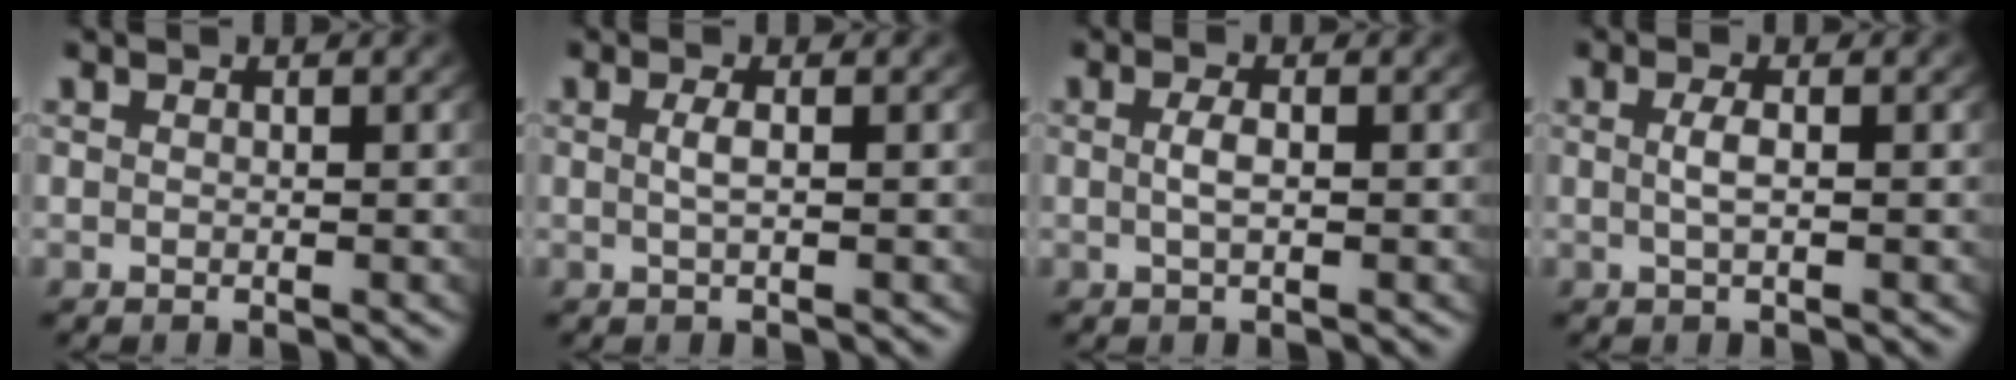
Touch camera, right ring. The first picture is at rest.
{"total": 1.2, "force": [-0.1, -0.1, 1.2], "torque": [-0.029, -0.007, 0.003]}
{"total": 1.4, "force": [-0.2, 0.1, 1.3], "torque": [-0.034, -0.008, 0.001]}
{"total": 1.5, "force": [-0.2, 0.0, 1.4], "torque": [-0.035, -0.008, 0.002]}